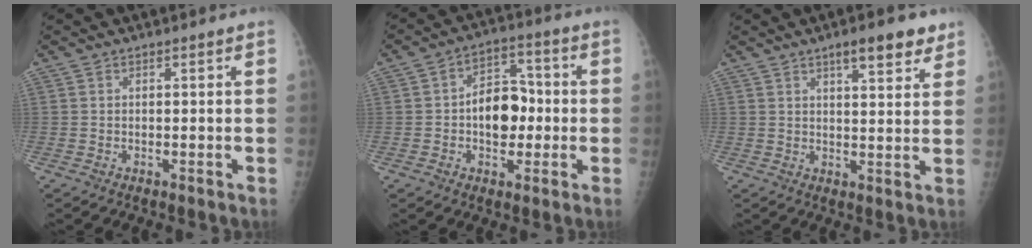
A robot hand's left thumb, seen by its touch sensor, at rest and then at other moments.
{"total": 10.3, "force": [-0.9, 7.3, 7.3], "torque": [-0.066, 0.028, -0.021]}
{"total": 7.8, "force": [5.0, 2.3, 5.5], "torque": [-0.058, -0.023, 0.069]}